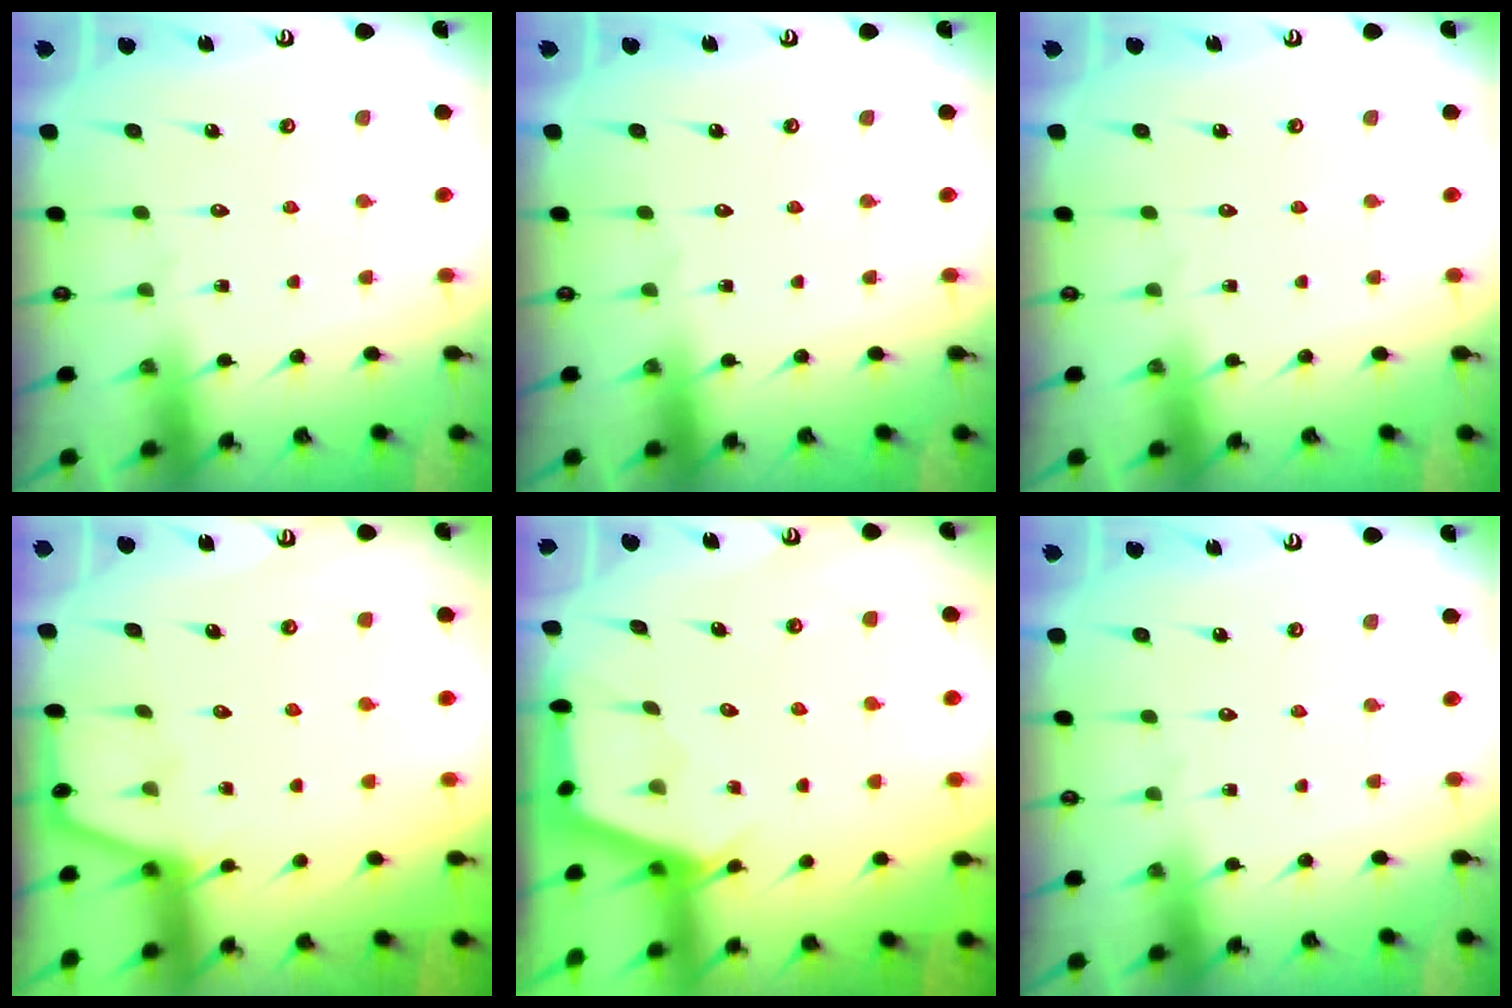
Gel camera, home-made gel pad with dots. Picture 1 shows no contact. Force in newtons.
{"total": 0.0}
{"total": 0.0}
{"total": 1.6, "press": 1.6, "slide": 0.3}
{"total": 2.6, "press": 2.6, "slide": 0.3}
{"total": 0.0}